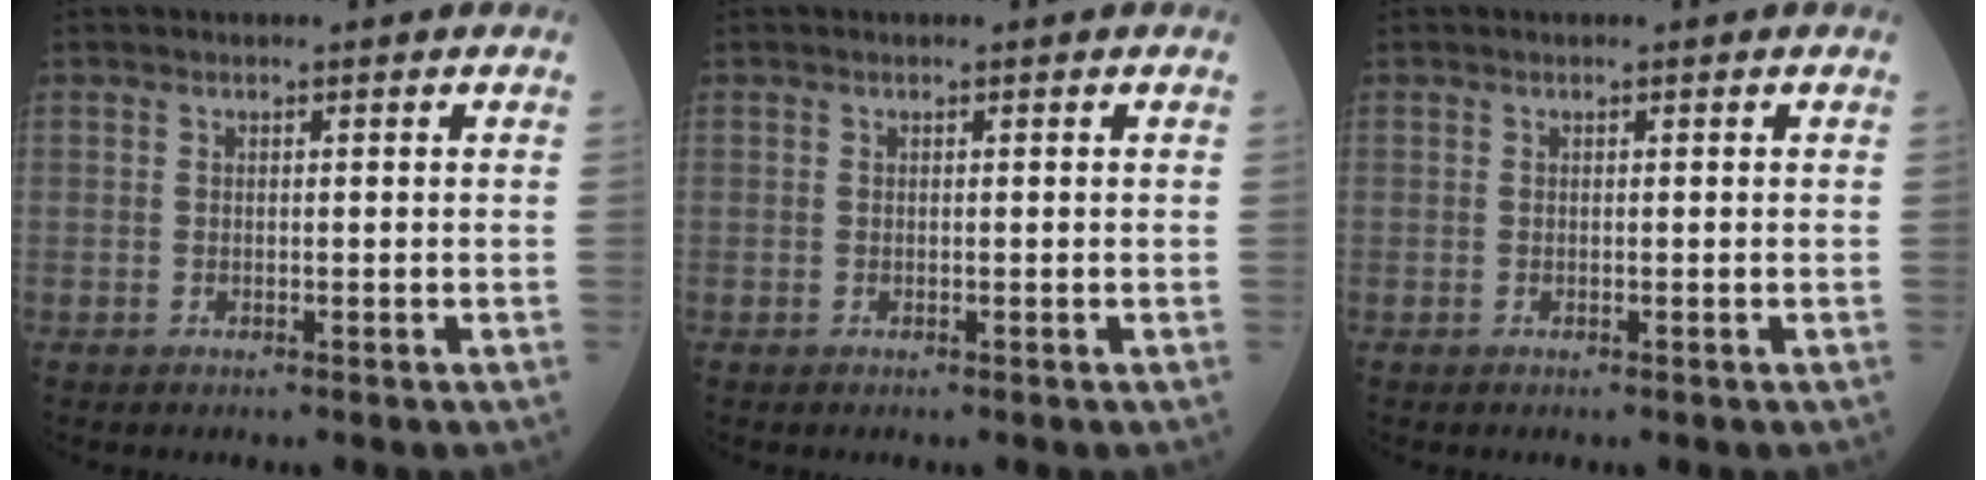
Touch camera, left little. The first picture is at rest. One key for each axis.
{"total": 0.0}
{"total": 0.0}